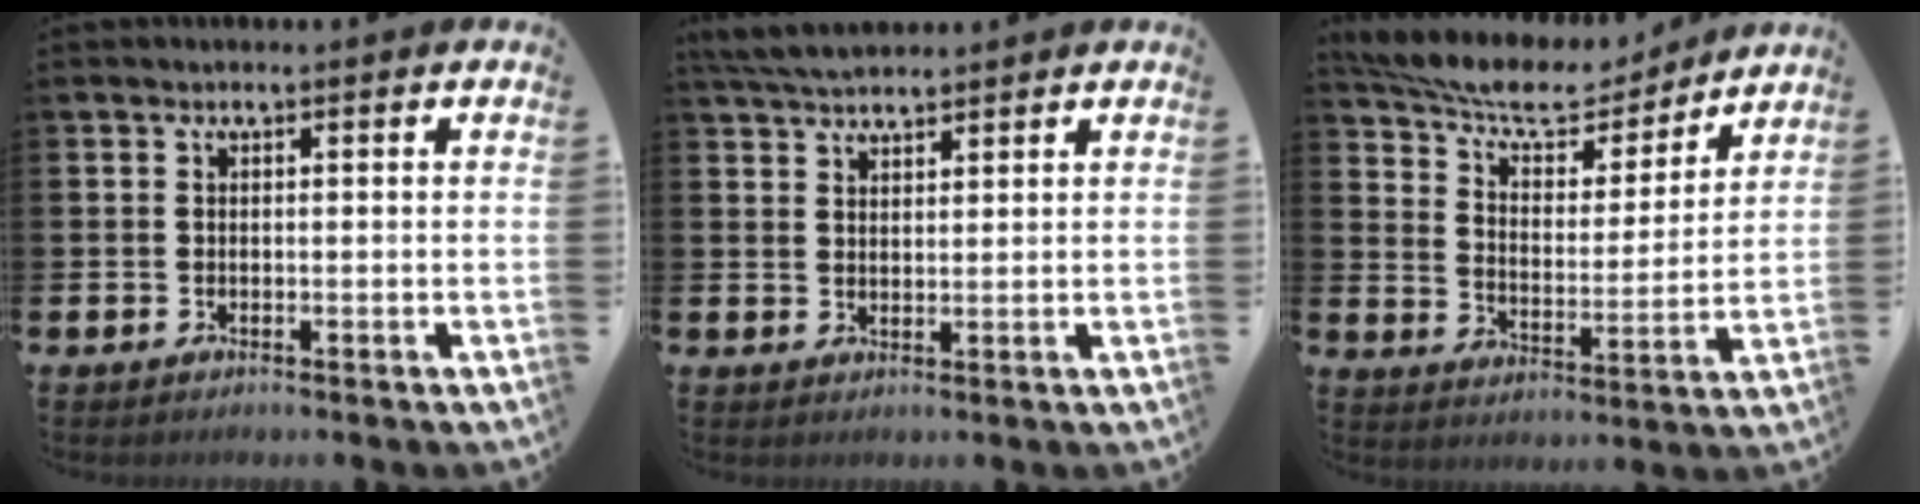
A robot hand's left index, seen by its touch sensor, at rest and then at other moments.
{"total": 4.6, "force": [4.3, 0.9, 1.4], "torque": [-0.032, -0.015, 0.081]}
{"total": 9.4, "force": [8.4, 2.6, 3.3], "torque": [-0.088, -0.057, 0.142]}